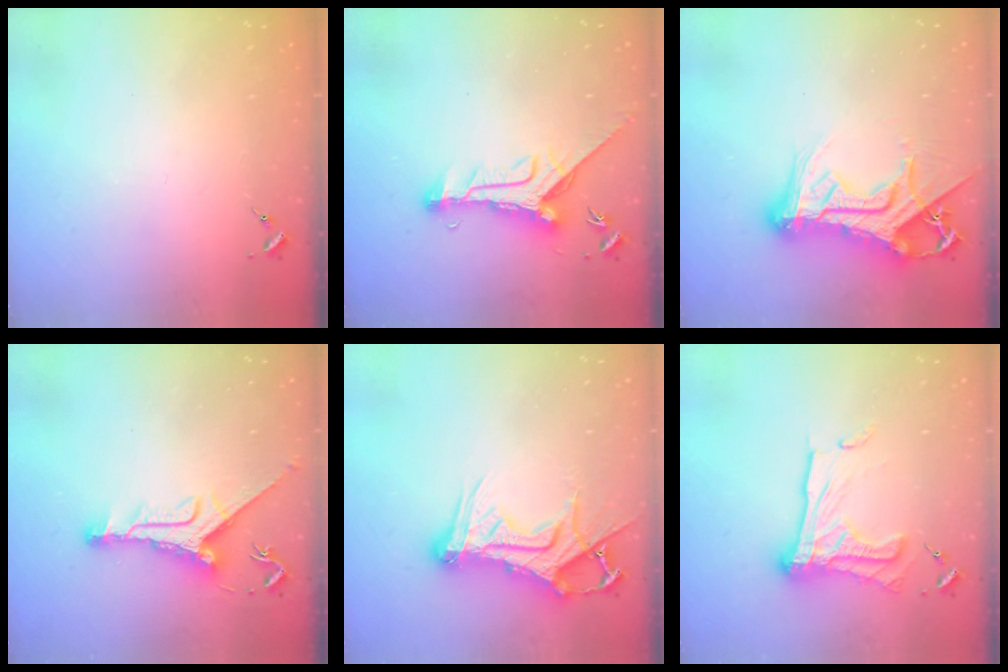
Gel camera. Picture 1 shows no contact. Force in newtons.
{"total": 12.2, "press": 12.1, "slide": 1.2}
{"total": 19.6, "press": 19.5, "slide": 1.8}
{"total": 11.2, "press": 11.2, "slide": 0.9}
{"total": 16.2, "press": 16.2, "slide": 1.4}
{"total": 18.7, "press": 18.7, "slide": 1.5}